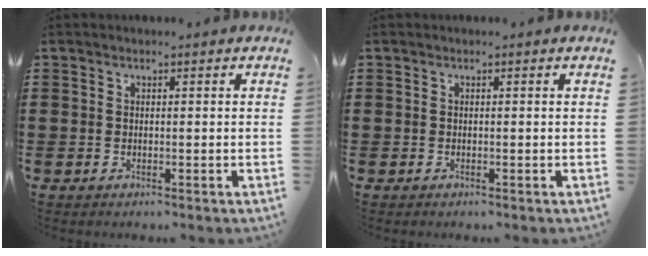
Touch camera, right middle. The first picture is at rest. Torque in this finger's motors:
{"motor_torque": [-0.06, -0.13, -0.02, 0.01]}